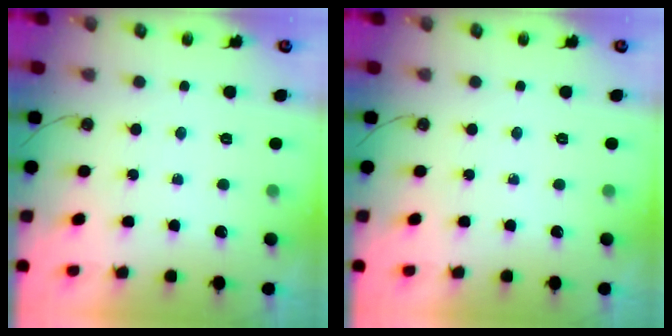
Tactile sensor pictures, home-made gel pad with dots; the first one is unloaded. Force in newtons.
{"total": 0.0}